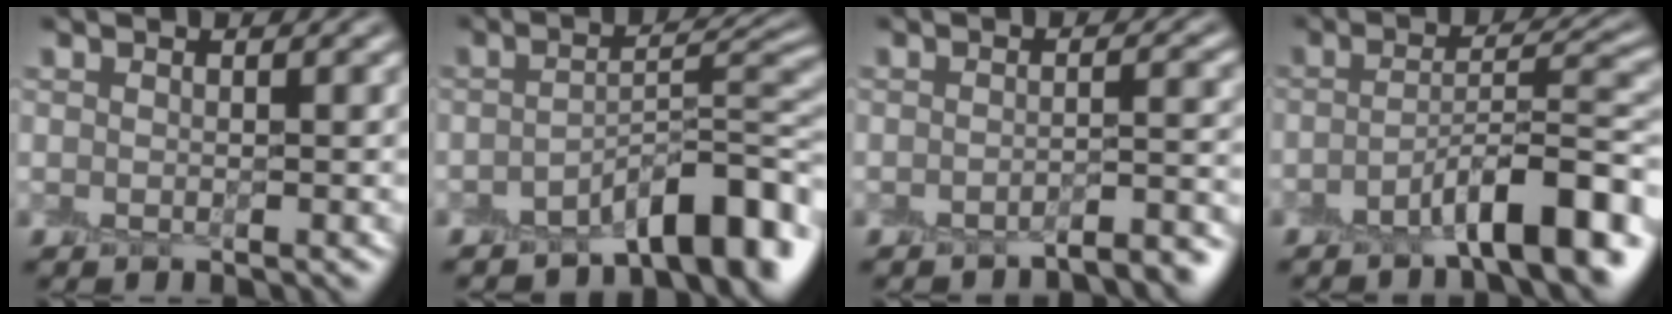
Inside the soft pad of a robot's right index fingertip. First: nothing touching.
{"total": 6.6, "force": [-4.1, 2.0, 4.8], "torque": [-0.053, 0.017, -0.065]}
{"total": 3.5, "force": [-3.0, 0.7, 1.7], "torque": [-0.008, 0.011, -0.047]}
{"total": 7.4, "force": [-4.0, 1.7, 6.0], "torque": [-0.085, 0.017, -0.067]}